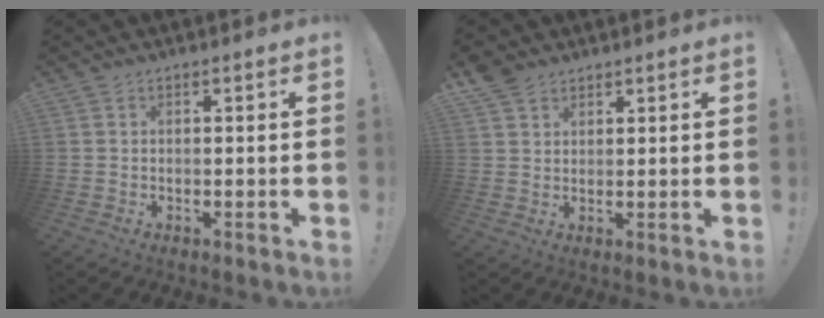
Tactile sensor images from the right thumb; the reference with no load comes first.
{"total": 4.3, "force": [3.3, 2.5, 1.2], "torque": [-0.019, -0.017, 0.062]}